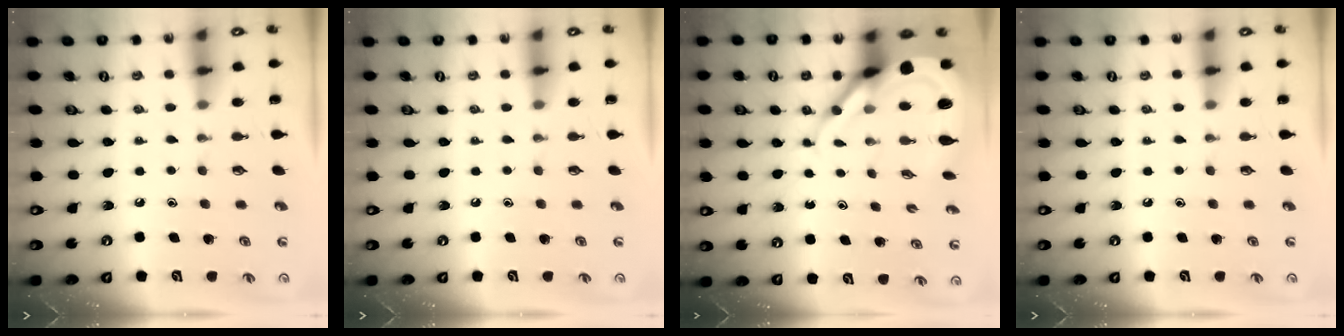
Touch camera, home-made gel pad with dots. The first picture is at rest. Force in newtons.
{"total": 0.0}
{"total": 10.3, "press": 10.3, "slide": 1.3}
{"total": 0.0}